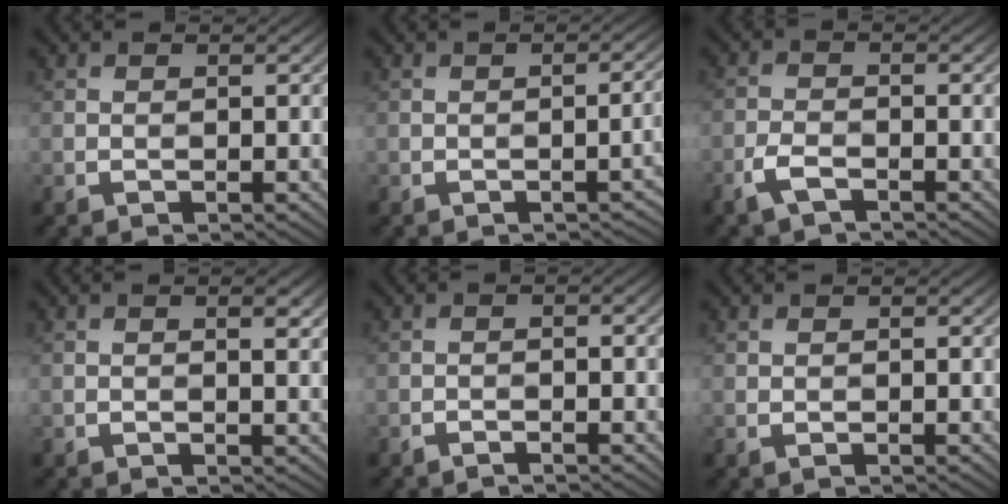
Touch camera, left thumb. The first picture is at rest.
{"total": 4.1, "force": [-1.9, 1.2, 3.4], "torque": [-0.026, 0.006, -0.018]}
{"total": 3.2, "force": [-1.6, 1.4, 2.4], "torque": [-0.051, -0.004, -0.038]}
{"total": 1.7, "force": [1.2, 0.3, 1.3], "torque": [-0.002, 0.008, 0.012]}
{"total": 1.4, "force": [-0.9, 0.1, 1.0], "torque": [-0.012, 0.008, -0.017]}
{"total": 0.6, "force": [-0.5, 0.3, 0.1], "torque": [-0.002, -0.001, -0.008]}